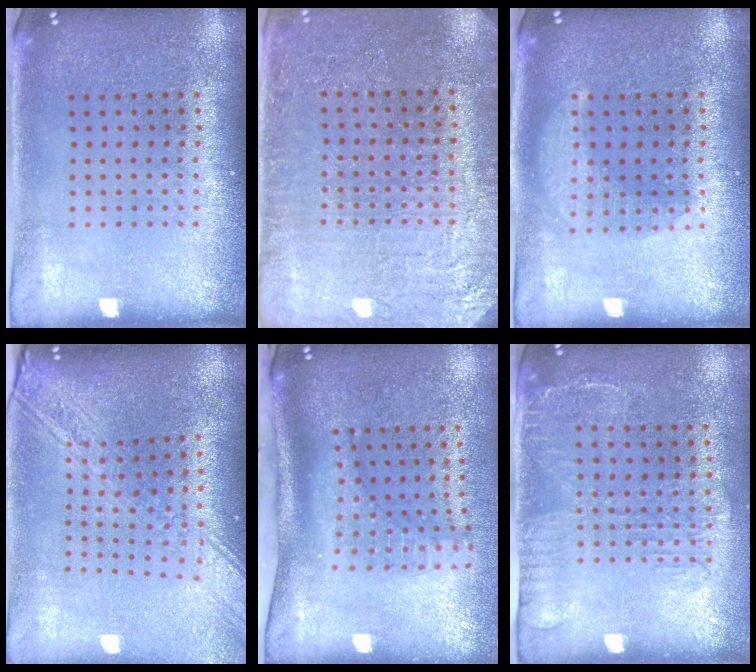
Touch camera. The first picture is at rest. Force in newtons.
{"total": 3.1, "press": 3.0, "slide": 0.5}
{"total": 2.2, "press": 2.2, "slide": 0.3}
{"total": 2.6, "press": 2.1, "slide": 1.6}
{"total": 2.3, "press": 1.6, "slide": 1.6}
{"total": 1.6, "press": 1.2, "slide": 1.1}